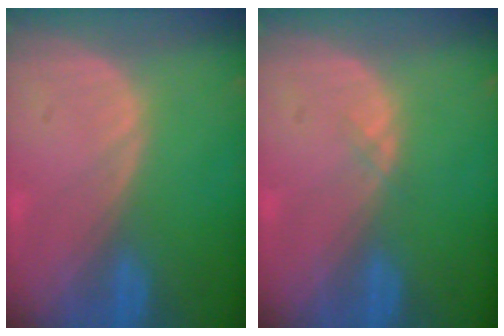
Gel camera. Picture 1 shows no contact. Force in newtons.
{"total": 0.6, "press": 0.5, "slide": 0.2}